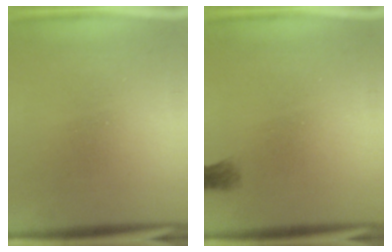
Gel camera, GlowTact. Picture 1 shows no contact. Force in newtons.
{"total": 1.1}